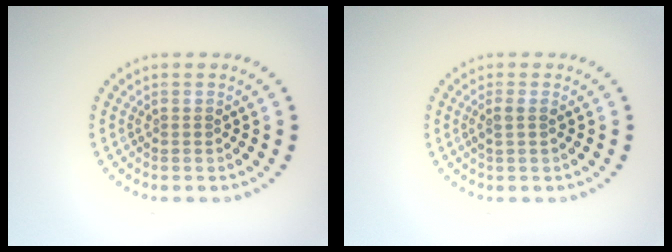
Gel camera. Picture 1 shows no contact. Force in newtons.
{"total": 1.3, "press": 1.1, "slide": 0.6}